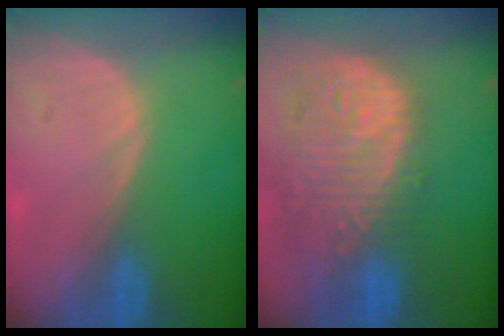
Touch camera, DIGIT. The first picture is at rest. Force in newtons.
{"total": 13.8, "press": 11.5, "slide": 7.7}